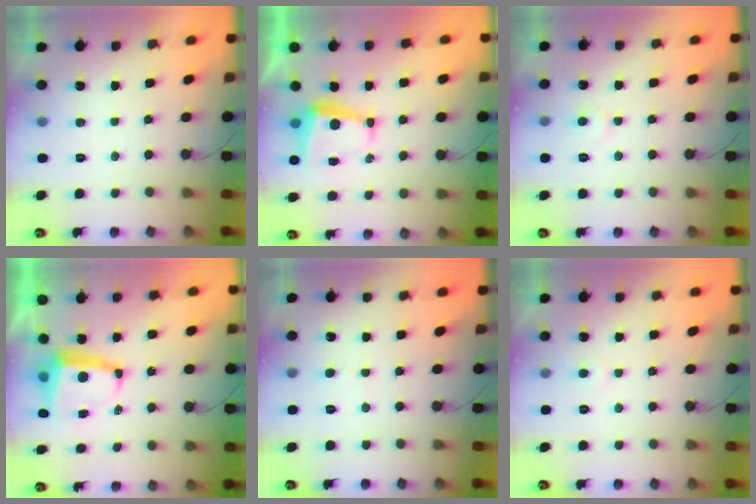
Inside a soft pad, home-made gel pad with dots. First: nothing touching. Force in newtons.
{"total": 5.6, "press": 5.6, "slide": 0.5}
{"total": 4.2, "press": 4.2, "slide": 0.4}
{"total": 6.4, "press": 6.4, "slide": 0.4}
{"total": 4.2, "press": 4.2, "slide": 0.3}
{"total": 2.6, "press": 2.6, "slide": 0.3}